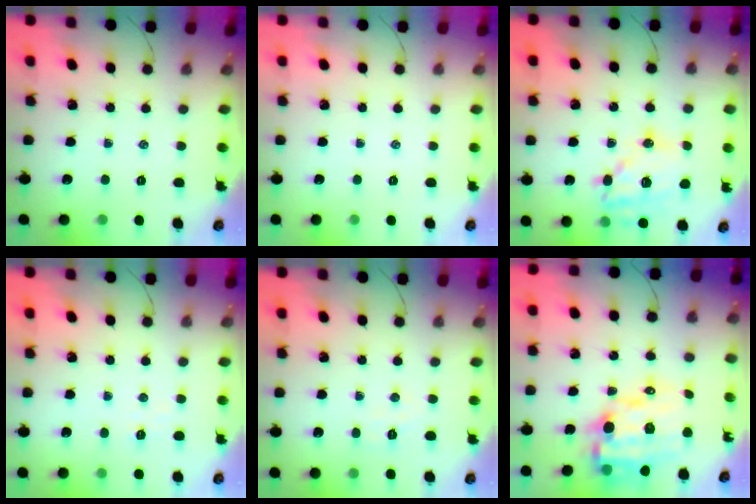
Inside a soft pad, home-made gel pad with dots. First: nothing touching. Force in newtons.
{"total": 0.0}
{"total": 15.5, "press": 15.2, "slide": 3.0}
{"total": 2.4, "press": 2.3, "slide": 0.6}
{"total": 3.8, "press": 3.7, "slide": 0.8}
{"total": 16.5, "press": 16.0, "slide": 4.1}